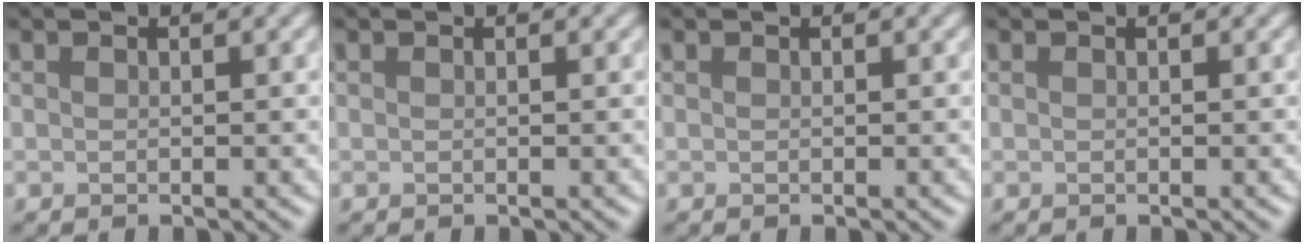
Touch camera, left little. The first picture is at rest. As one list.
[{"total": 0.0}, {"total": 0.0}, {"total": 0.0}]